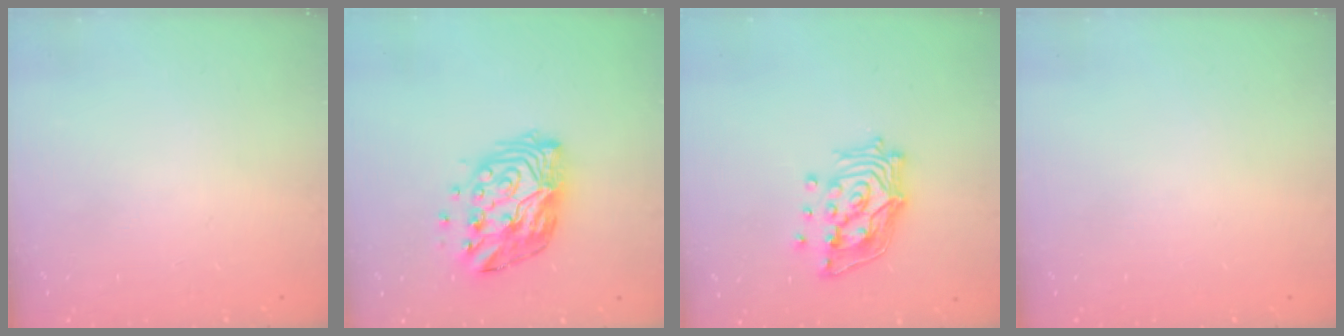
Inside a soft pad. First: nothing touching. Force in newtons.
{"total": 14.2, "press": 14.2, "slide": 1.3}
{"total": 14.1, "press": 14.0, "slide": 1.7}
{"total": 0.0}